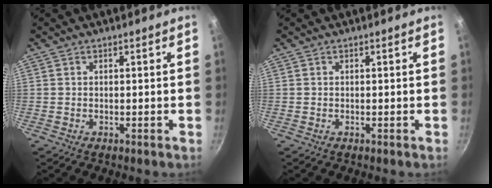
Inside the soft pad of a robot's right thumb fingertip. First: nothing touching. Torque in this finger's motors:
{"motor_torque": [0.08, -0.24, 0.42, -0.24, -0.01]}